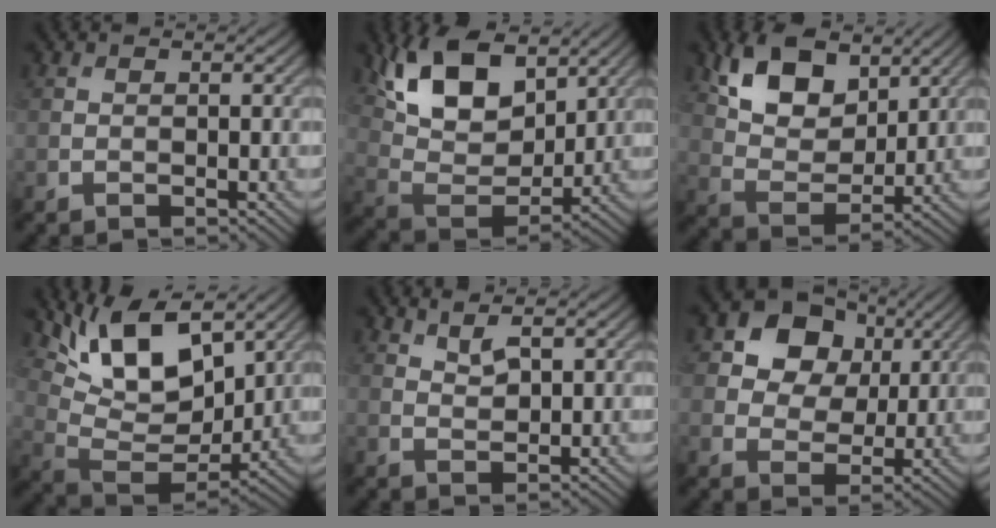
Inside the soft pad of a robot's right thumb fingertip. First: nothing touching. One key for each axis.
{"total": 13.4, "fx": 7.5, "fy": 6.9, "fz": 8.7, "tx": -0.190, "ty": 0.004, "tz": 0.133}
{"total": 10.0, "fx": 5.3, "fy": 5.9, "fz": 6.0, "tx": -0.133, "ty": -0.003, "tz": 0.096}
{"total": 13.8, "fx": 7.5, "fy": 6.3, "fz": 9.7, "tx": -0.191, "ty": 0.008, "tz": 0.127}
{"total": 2.4, "fx": 1.7, "fy": 0.8, "fz": 1.5, "tx": -0.030, "ty": -0.003, "tz": 0.038}
{"total": 11.6, "fx": 5.1, "fy": 8.9, "fz": 5.5, "tx": -0.135, "ty": 0.018, "tz": 0.090}